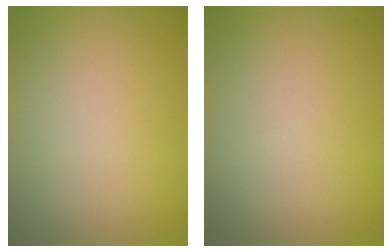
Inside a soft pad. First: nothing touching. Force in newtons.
{"total": 0.0}